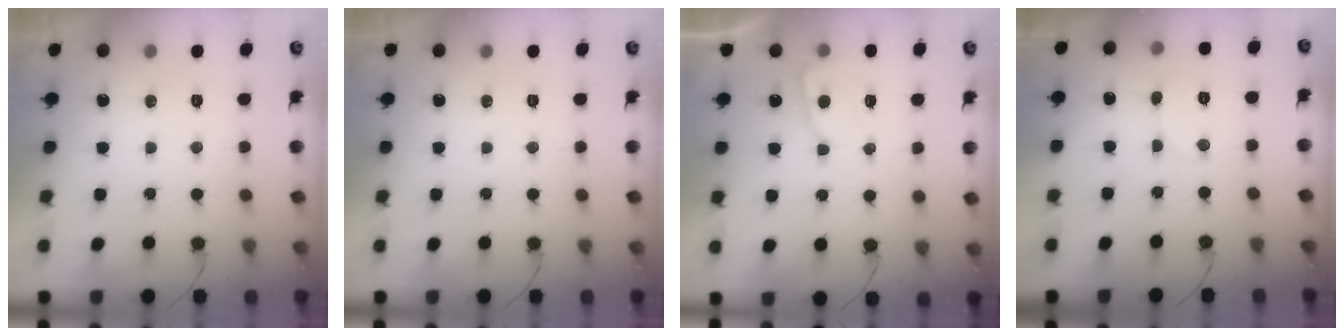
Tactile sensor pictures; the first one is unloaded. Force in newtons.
{"total": 0.0}
{"total": 3.6, "press": 3.6, "slide": 0.4}
{"total": 2.9, "press": 2.9, "slide": 0.3}